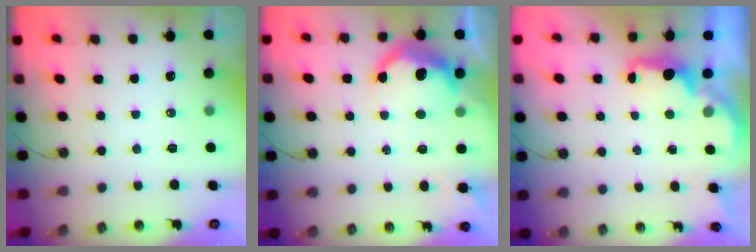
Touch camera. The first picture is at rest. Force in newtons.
{"total": 12.5, "press": 12.5, "slide": 0.6}
{"total": 2.5, "press": 2.3, "slide": 0.8}